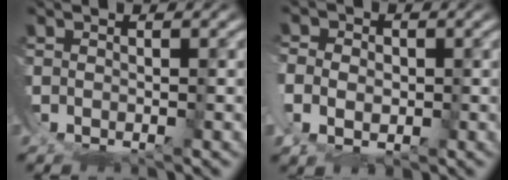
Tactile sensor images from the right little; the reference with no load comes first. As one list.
[{"total": 3.4, "force": [-0.4, 2.2, 2.6], "torque": [-0.049, -0.014, 0.002]}]